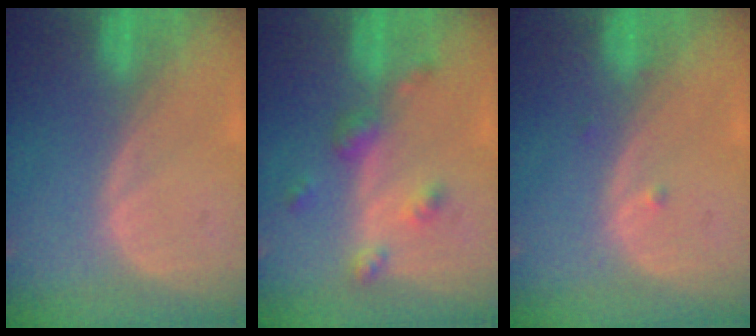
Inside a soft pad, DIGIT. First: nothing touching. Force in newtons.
{"total": 4.8, "press": 4.3, "slide": 2.3}
{"total": 0.9, "press": 0.7, "slide": 0.5}